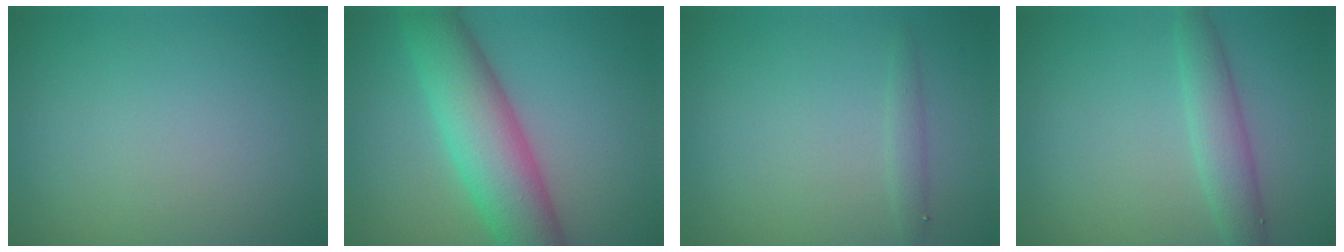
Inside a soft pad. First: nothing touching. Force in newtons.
{"total": 8.2, "press": 8.2, "slide": 0.2}
{"total": 1.0, "press": 1.0, "slide": 0.1}
{"total": 2.9, "press": 2.9, "slide": 0.1}